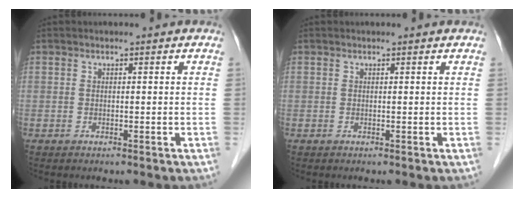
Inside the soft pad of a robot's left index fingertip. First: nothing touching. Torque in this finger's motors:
{"motor_torque": [0.14, -0.07, 0.03, 0.00]}